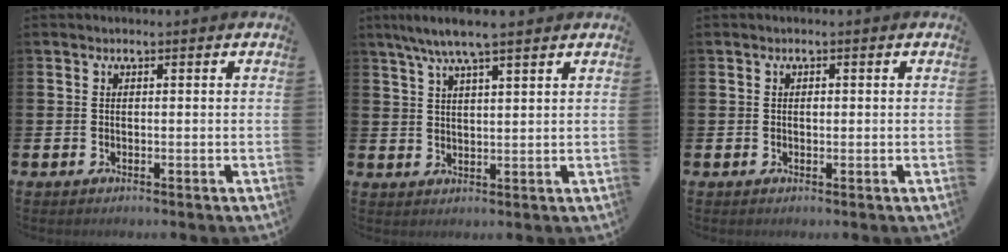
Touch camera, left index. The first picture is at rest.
{"total": 6.0, "force": [5.1, 0.6, 3.2], "torque": [-0.067, -0.012, 0.089]}
{"total": 0.5, "force": [0.1, 0.4, 0.4], "torque": [0.000, -0.002, -0.002]}